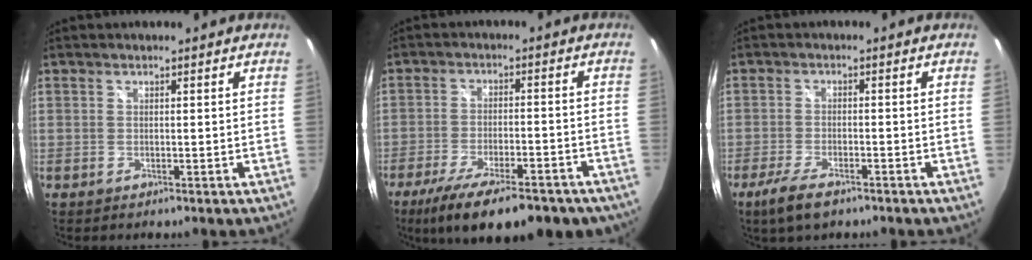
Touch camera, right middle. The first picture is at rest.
{"total": 20.3, "force": [-14.8, 6.9, 12.0], "torque": [-0.217, -0.045, -0.208]}
{"total": 6.2, "force": [-4.4, 1.9, 3.9], "torque": [-0.100, -0.018, -0.081]}